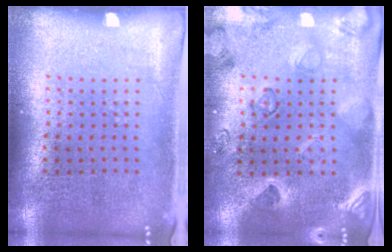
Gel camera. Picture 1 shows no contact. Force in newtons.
{"total": 2.3, "press": 2.0, "slide": 1.0}